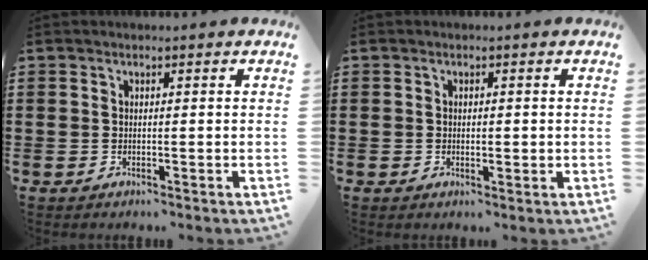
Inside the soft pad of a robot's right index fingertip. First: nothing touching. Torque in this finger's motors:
{"motor_torque": [-0.28, 0.07, 0.09, 0.01]}